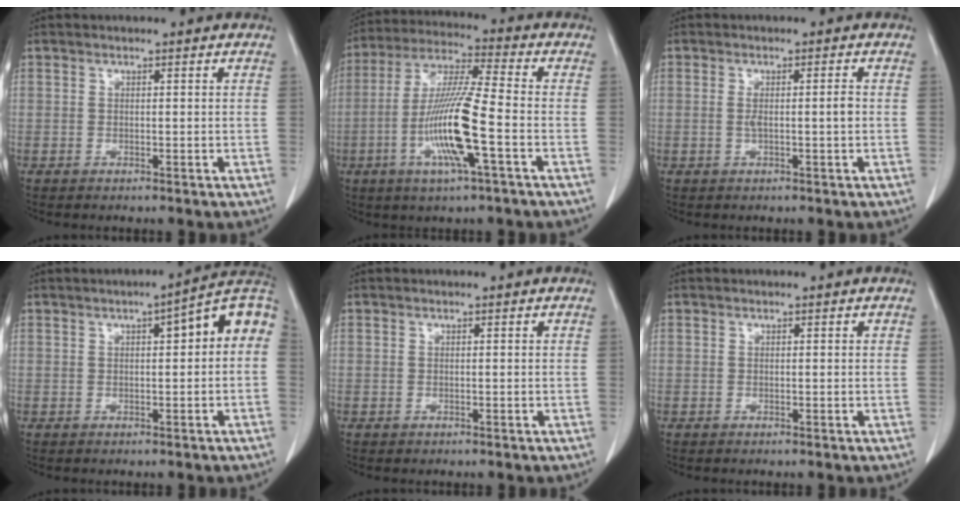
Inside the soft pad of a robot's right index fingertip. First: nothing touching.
{"total": 13.5, "force": [-3.9, 0.3, 12.9], "torque": [-0.261, -0.008, -0.078]}
{"total": 2.4, "force": [-0.1, 0.0, 2.4], "torque": [-0.043, 0.002, 0.000]}
{"total": 8.3, "force": [1.7, 1.4, 8.0], "torque": [-0.103, 0.033, 0.014]}
{"total": 0.0}
{"total": 0.0}